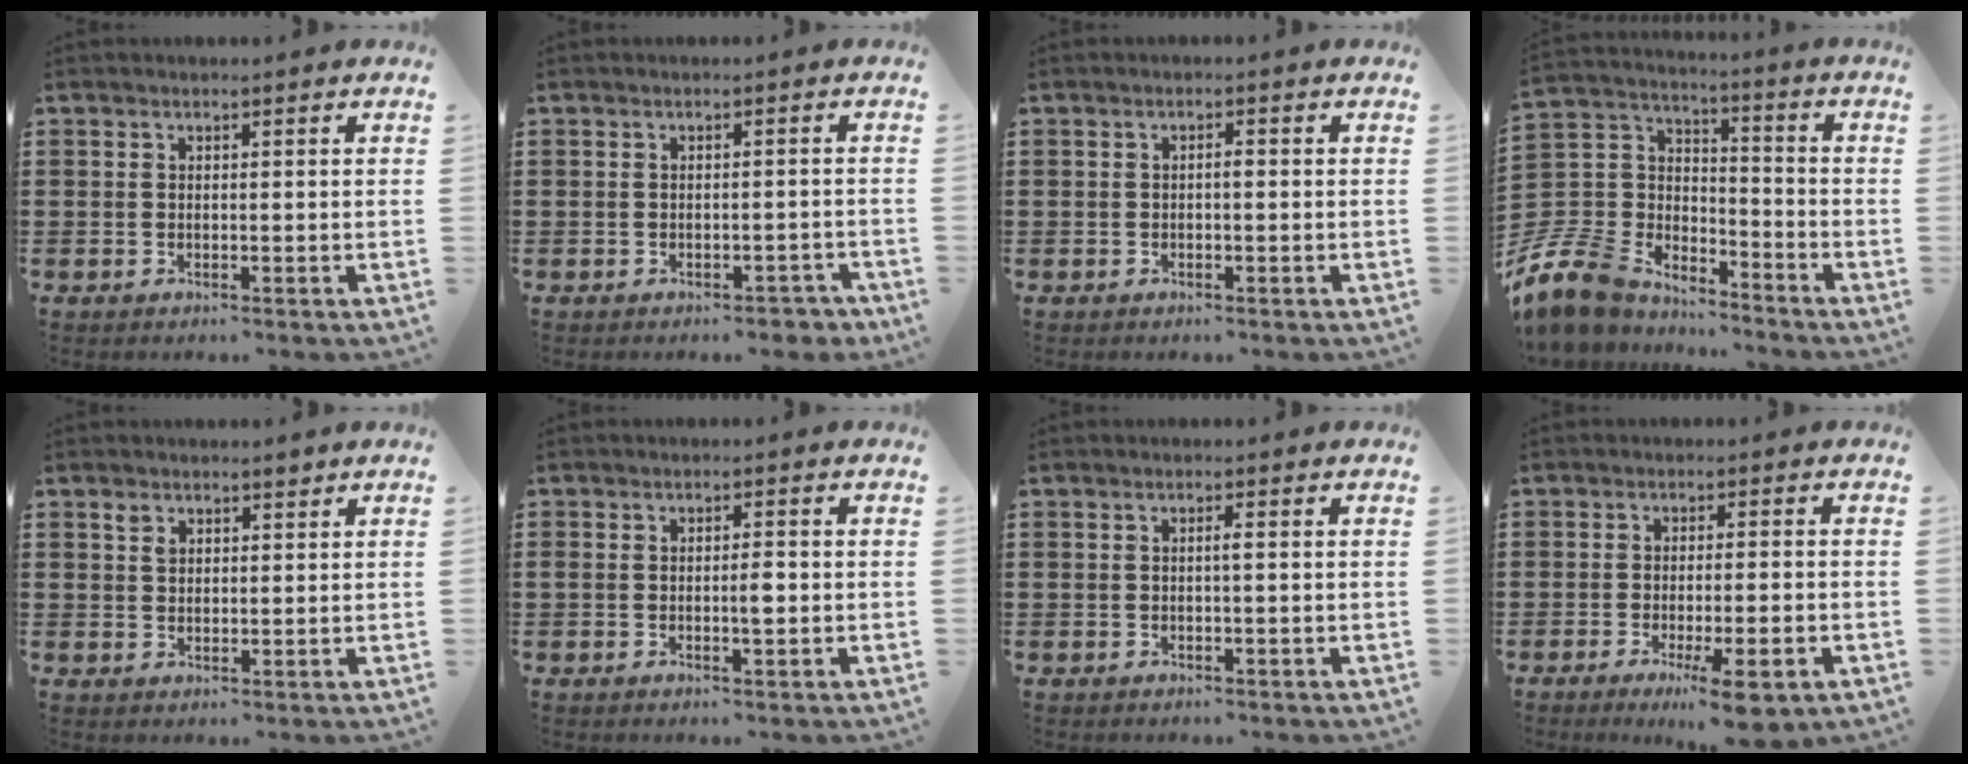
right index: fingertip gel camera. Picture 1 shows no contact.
{"total": 2.0, "force": [-1.7, 0.6, 0.8], "torque": [-0.016, 0.003, -0.034]}
{"total": 0.9, "force": [-0.2, 0.2, 0.9], "torque": [-0.017, -0.003, -0.003]}
{"total": 9.8, "force": [-7.9, 5.2, 2.5], "torque": [-0.102, 0.005, -0.163]}
{"total": 2.2, "force": [1.6, 1.2, 0.7], "torque": [-0.011, 0.000, 0.029]}
{"total": 2.3, "force": [-0.4, 0.6, 2.2], "torque": [-0.040, 0.002, -0.009]}
{"total": 0.9, "force": [0.0, -0.1, 0.9], "torque": [-0.016, -0.003, -0.001]}
{"total": 5.9, "force": [-3.3, 0.7, 4.8], "torque": [-0.081, -0.010, -0.056]}